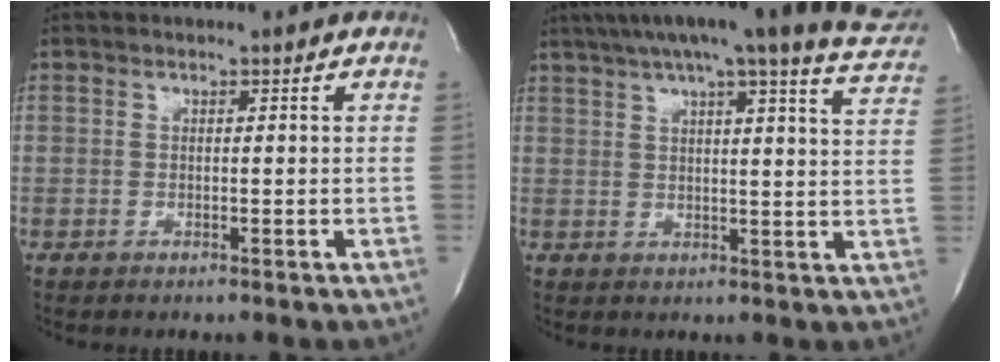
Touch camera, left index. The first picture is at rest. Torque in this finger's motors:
{"motor_torque": [0.76, -0.85, 0.70, 0.14]}